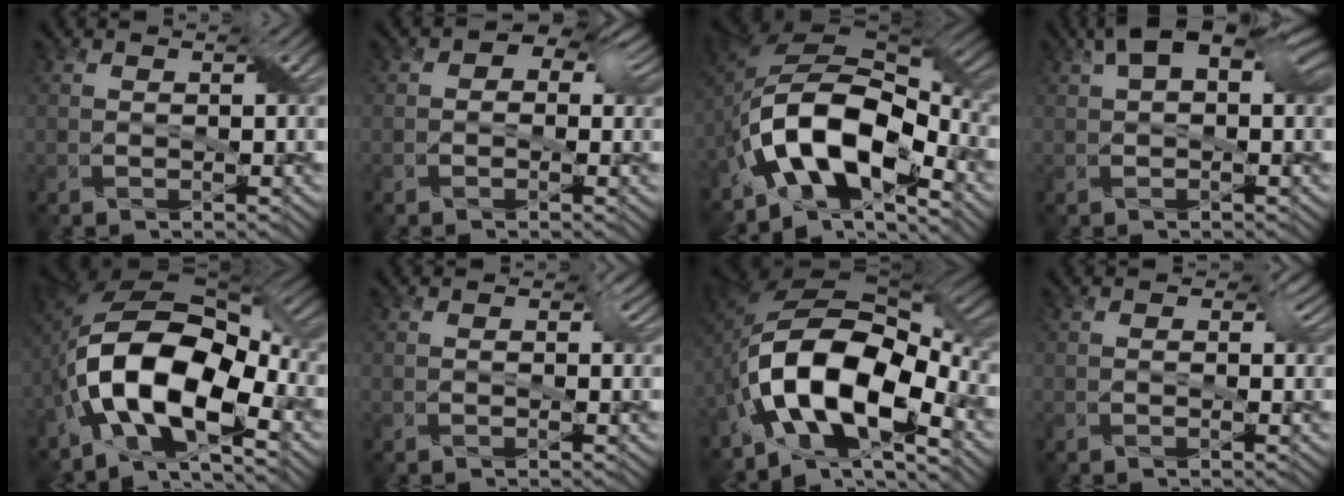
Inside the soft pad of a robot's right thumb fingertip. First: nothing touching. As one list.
[{"total": 5.1, "force": [1.5, 3.8, 3.1], "torque": [-0.029, 0.025, -0.014]}, {"total": 14.4, "force": [-6.6, 6.7, 10.9], "torque": [-0.197, 0.005, -0.144]}, {"total": 7.4, "force": [3.1, 3.6, 5.6], "torque": [-0.085, 0.016, 0.040]}, {"total": 14.1, "force": [-4.9, 6.2, 11.7], "torque": [-0.220, -0.002, -0.103]}, {"total": 2.1, "force": [0.6, 1.7, 1.2], "torque": [-0.006, 0.013, -0.011]}, {"total": 15.1, "force": [-6.3, 6.9, 11.9], "torque": [-0.217, -0.005, -0.130]}, {"total": 2.8, "force": [0.8, 2.2, 1.6], "torque": [-0.010, 0.012, -0.010]}]